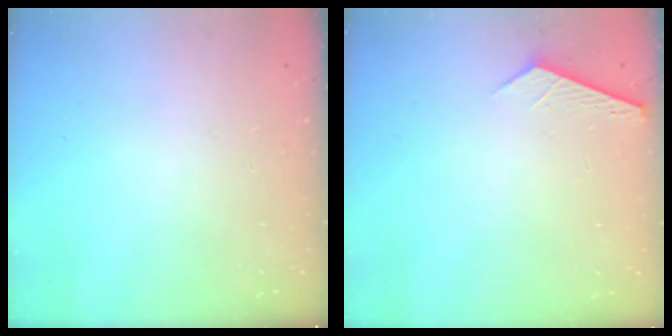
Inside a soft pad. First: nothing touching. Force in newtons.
{"total": 2.8, "press": 2.8, "slide": 0.3}